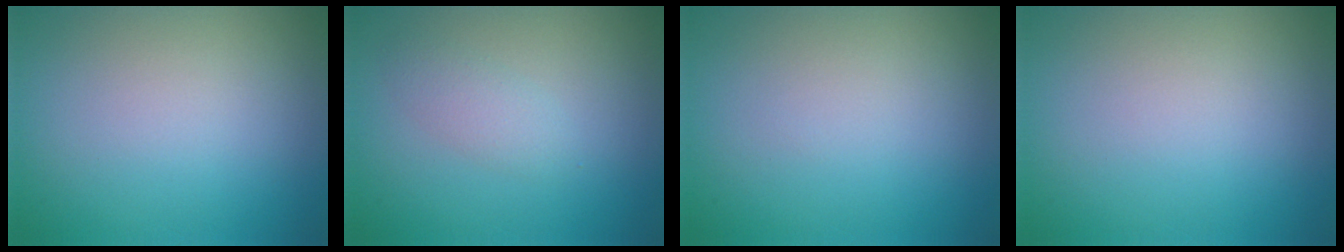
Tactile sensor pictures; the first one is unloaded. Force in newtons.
{"total": 1.7, "press": 1.7, "slide": 0.0}
{"total": 0.0}
{"total": 0.0}